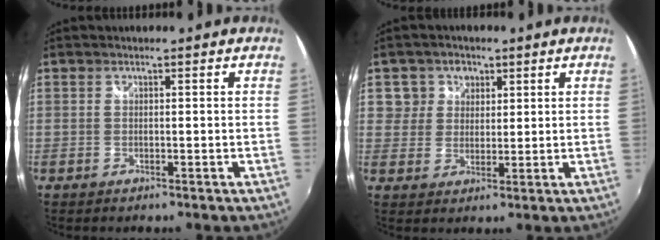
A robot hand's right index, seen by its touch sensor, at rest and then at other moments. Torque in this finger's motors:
{"motor_torque": [0.01, 0.02, 0.11, 0.01]}